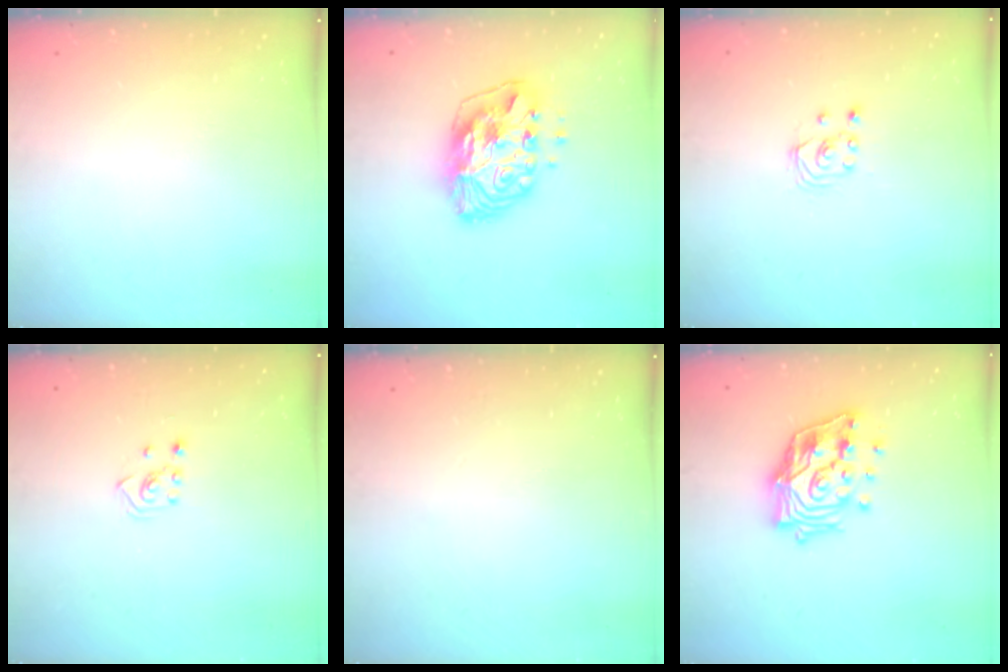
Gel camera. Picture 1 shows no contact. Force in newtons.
{"total": 13.7, "press": 13.7, "slide": 1.0}
{"total": 2.1, "press": 2.1, "slide": 0.3}
{"total": 2.3, "press": 2.2, "slide": 0.7}
{"total": 0.0}
{"total": 16.6, "press": 16.4, "slide": 2.7}